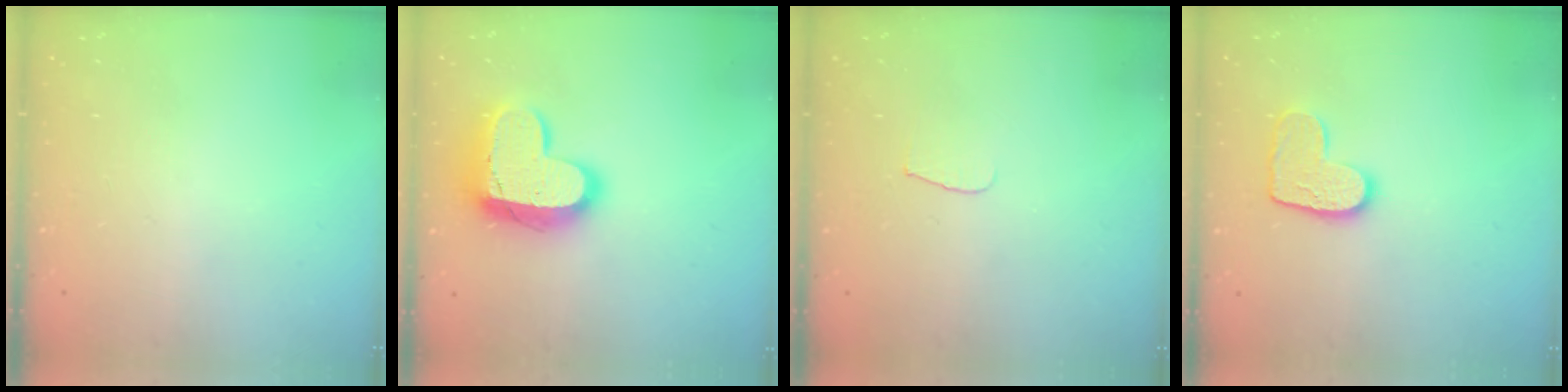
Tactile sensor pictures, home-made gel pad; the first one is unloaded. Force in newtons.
{"total": 16.8, "press": 16.7, "slide": 1.4}
{"total": 4.3, "press": 4.2, "slide": 0.4}
{"total": 10.3, "press": 10.2, "slide": 0.6}